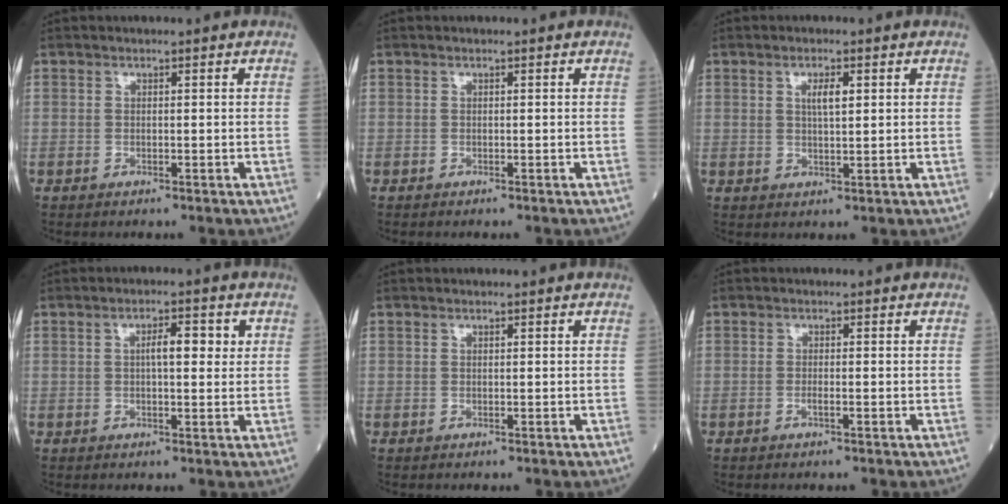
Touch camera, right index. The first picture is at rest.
{"total": 0.0}
{"total": 2.8, "force": [1.0, 0.6, 2.6], "torque": [-0.048, 0.000, 0.017]}
{"total": 4.0, "force": [1.0, 1.2, 3.7], "torque": [-0.060, 0.010, 0.013]}
{"total": 0.0}
{"total": 1.0, "force": [-0.4, 0.0, 0.9], "torque": [-0.020, -0.001, -0.007]}